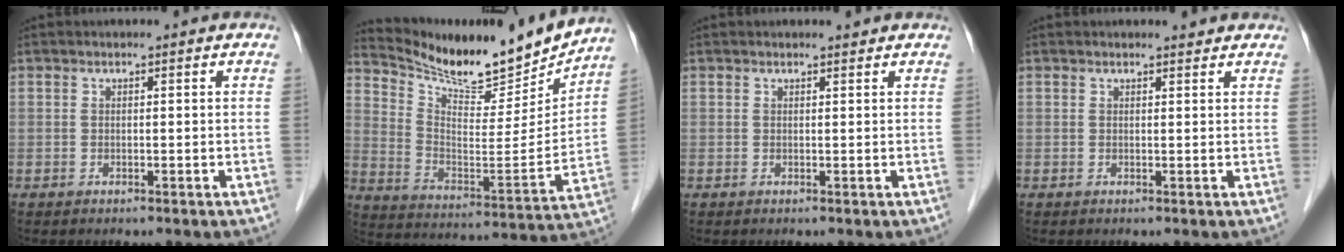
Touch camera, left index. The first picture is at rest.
{"total": 17.0, "force": [16.1, 2.5, 4.8], "torque": [-0.102, -0.043, 0.258]}
{"total": 1.2, "force": [1.2, 0.2, 0.1], "torque": [-0.014, 0.001, 0.014]}
{"total": 1.9, "force": [1.8, 0.4, 0.2], "torque": [-0.012, 0.001, 0.018]}